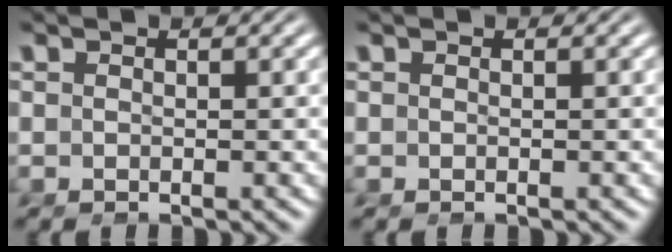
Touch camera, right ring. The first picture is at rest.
{"total": 0.0}